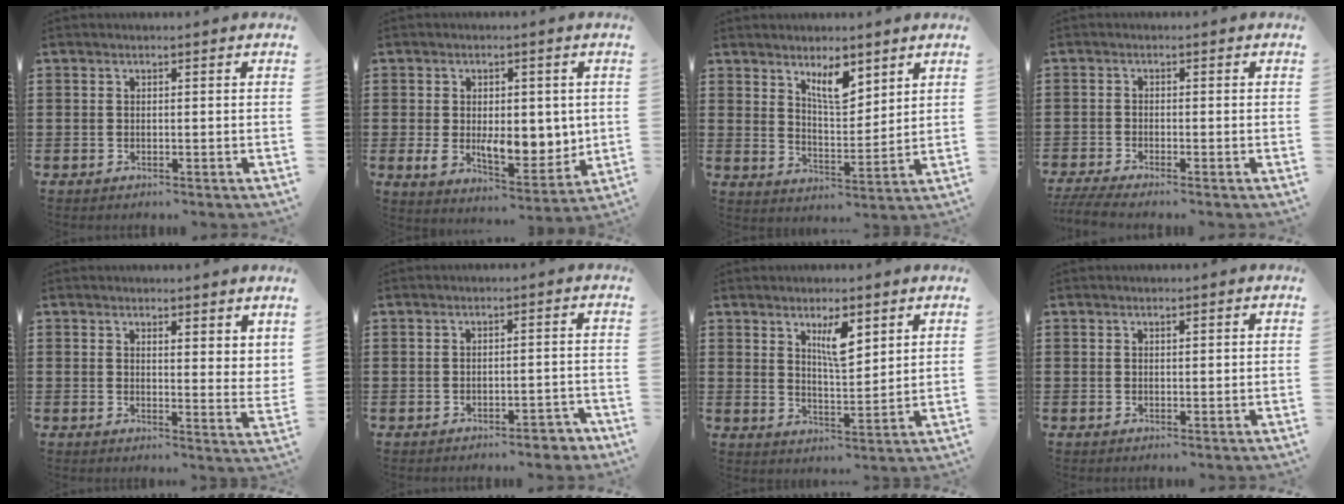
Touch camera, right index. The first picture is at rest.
{"total": 8.4, "force": [-0.1, 5.3, 6.4], "torque": [-0.101, 0.004, 0.003]}
{"total": 6.5, "force": [4.5, 2.4, 4.2], "torque": [-0.076, -0.011, 0.076]}
{"total": 2.3, "force": [-2.2, 0.0, 0.9], "torque": [-0.021, -0.005, -0.046]}
{"total": 2.7, "force": [2.6, 0.6, 0.6], "torque": [-0.021, 0.002, 0.048]}
{"total": 2.4, "force": [-2.0, 0.7, 1.1], "torque": [-0.021, 0.003, -0.039]}
{"total": 5.9, "force": [3.3, 1.9, 4.6], "torque": [-0.082, -0.001, 0.053]}
{"total": 0.5, "force": [0.4, 0.2, 0.4], "torque": [-0.007, 0.001, 0.007]}